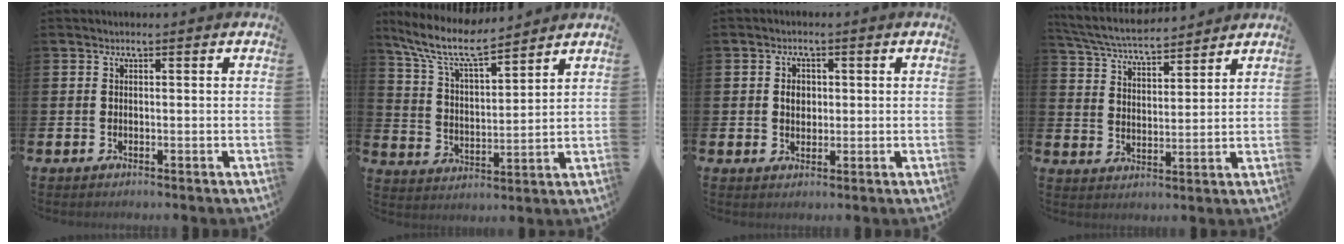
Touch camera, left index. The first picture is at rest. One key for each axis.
{"total": 9.2, "fx": 8.1, "fy": 1.7, "fz": 4.2, "tx": -0.109, "ty": -0.040, "tz": 0.143}
{"total": 2.4, "fx": 0.4, "fy": 1.9, "fz": 1.4, "tx": 0.001, "ty": -0.003, "tz": -0.003}
{"total": 5.7, "fx": 5.6, "fy": 0.6, "fz": 1.1, "tx": -0.043, "ty": -0.037, "tz": 0.097}